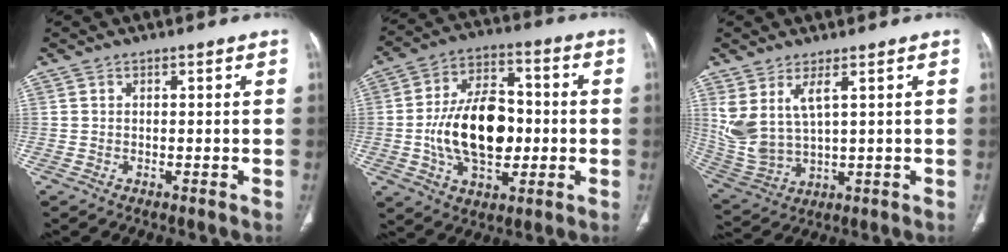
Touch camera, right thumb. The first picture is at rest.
{"total": 17.5, "force": [-1.6, 10.7, 13.8], "torque": [-0.215, 0.023, -0.022]}
{"total": 9.5, "force": [3.6, 3.8, 7.9], "torque": [-0.180, -0.025, 0.092]}